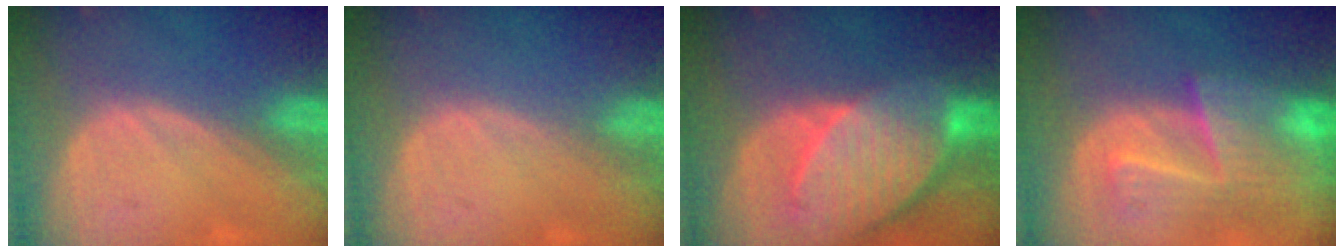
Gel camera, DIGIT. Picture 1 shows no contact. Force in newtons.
{"total": 0.0}
{"total": 10.7, "press": 9.4, "slide": 5.2}
{"total": 9.4, "press": 8.3, "slide": 4.3}